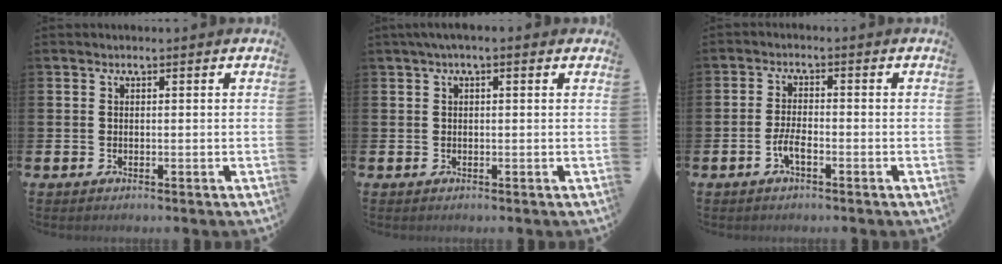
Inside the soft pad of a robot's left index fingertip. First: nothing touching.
{"total": 1.2, "force": [0.6, 0.2, 1.1], "torque": [-0.017, 0.003, 0.008]}
{"total": 2.7, "force": [-1.2, 0.8, 2.3], "torque": [-0.049, 0.001, -0.026]}